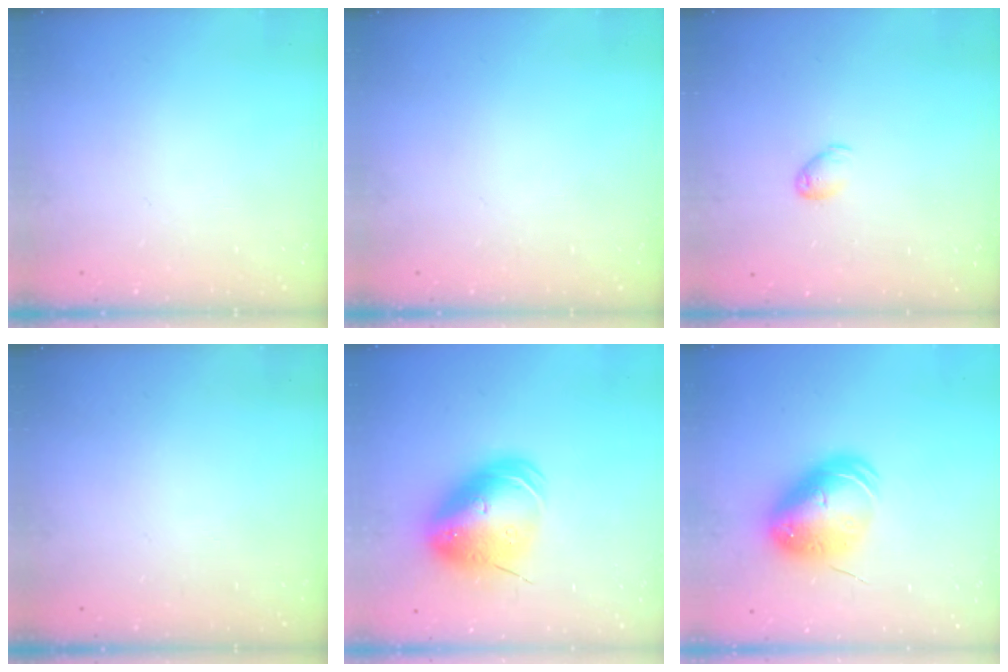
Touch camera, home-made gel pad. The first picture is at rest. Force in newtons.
{"total": 0.0}
{"total": 4.7, "press": 4.6, "slide": 0.8}
{"total": 0.0}
{"total": 14.7, "press": 14.4, "slide": 2.9}
{"total": 11.1, "press": 10.9, "slide": 2.1}